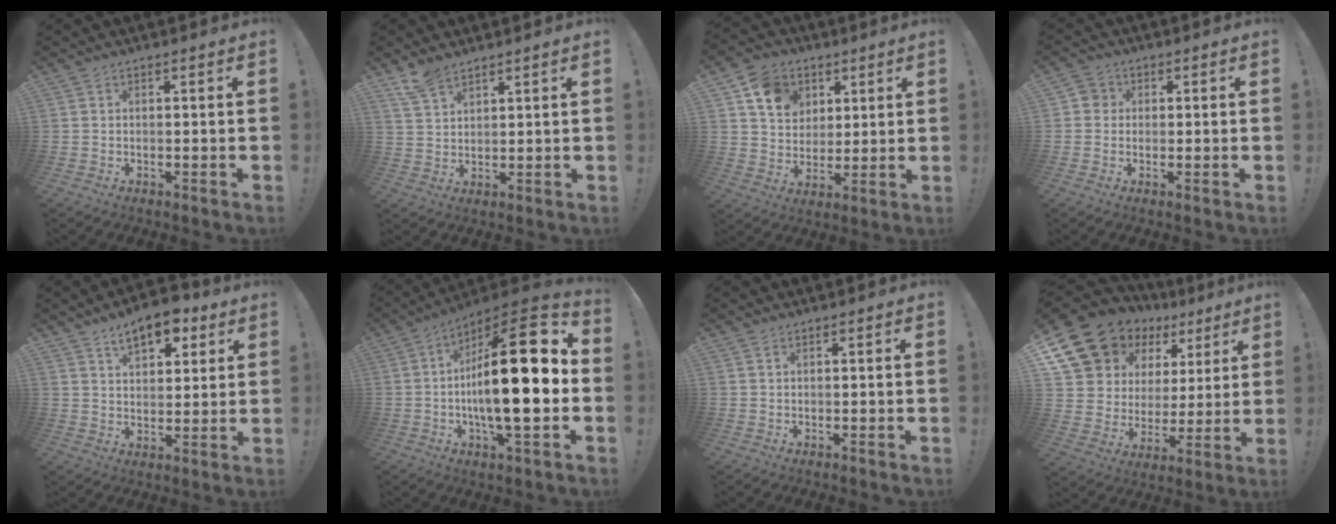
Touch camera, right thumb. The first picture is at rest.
{"total": 6.4, "force": [5.1, 2.6, 2.8], "torque": [-0.056, -0.024, 0.098]}
{"total": 12.1, "force": [5.8, 9.7, 4.4], "torque": [-0.075, -0.020, 0.118]}
{"total": 3.5, "force": [0.1, 3.3, 1.0], "torque": [-0.005, 0.006, 0.000]}
{"total": 10.8, "force": [6.4, 5.7, 6.5], "torque": [-0.090, -0.028, 0.114]}
{"total": 24.7, "force": [-0.5, 6.6, 23.8], "torque": [-0.388, -0.004, -0.020]}
{"total": 0.7, "force": [0.5, 0.4, 0.4], "torque": [-0.004, -0.001, 0.009]}
{"total": 15.6, "force": [12.0, 8.8, 4.7], "torque": [-0.094, -0.091, 0.243]}